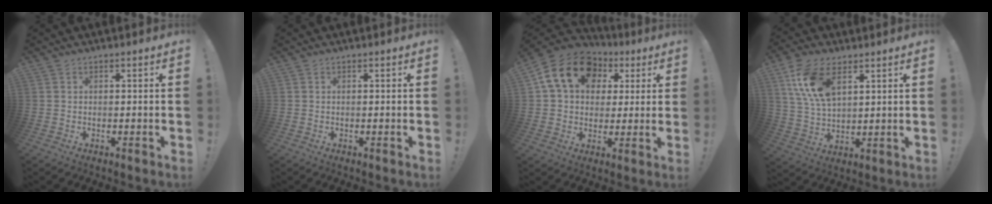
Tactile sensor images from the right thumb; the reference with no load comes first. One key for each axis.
{"total": 0.0}
{"total": 17.4, "fx": 6.6, "fy": 12.6, "fz": 10.0, "tx": -0.153, "ty": -0.011, "tz": 0.123}
{"total": 13.2, "fx": 6.3, "fy": 7.0, "fz": 9.2, "tx": -0.193, "ty": -0.013, "tz": 0.117}